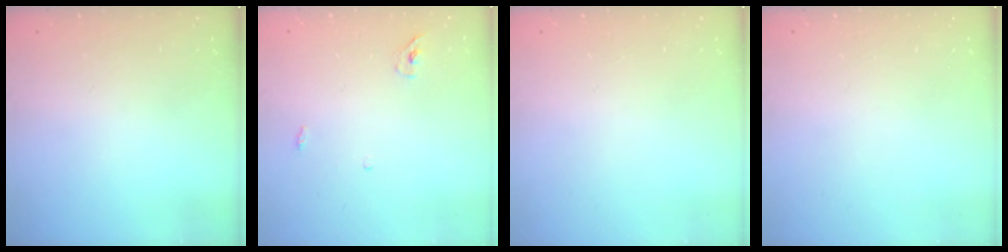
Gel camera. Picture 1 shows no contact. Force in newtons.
{"total": 3.6, "press": 3.4, "slide": 1.1}
{"total": 0.0}
{"total": 0.0}